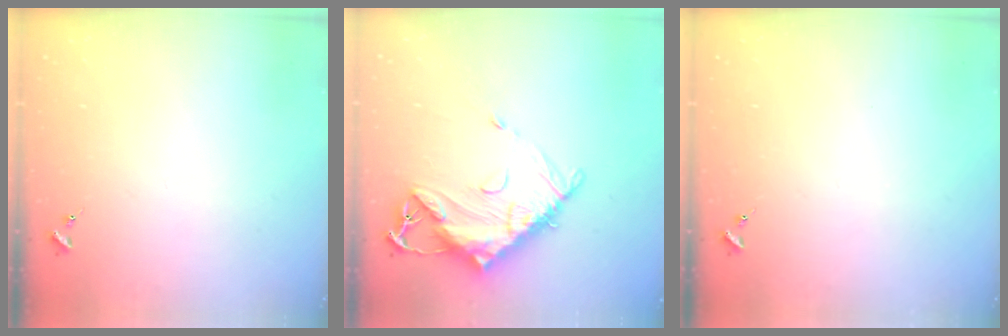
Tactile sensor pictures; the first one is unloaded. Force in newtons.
{"total": 14.5, "press": 14.4, "slide": 1.4}
{"total": 0.0}